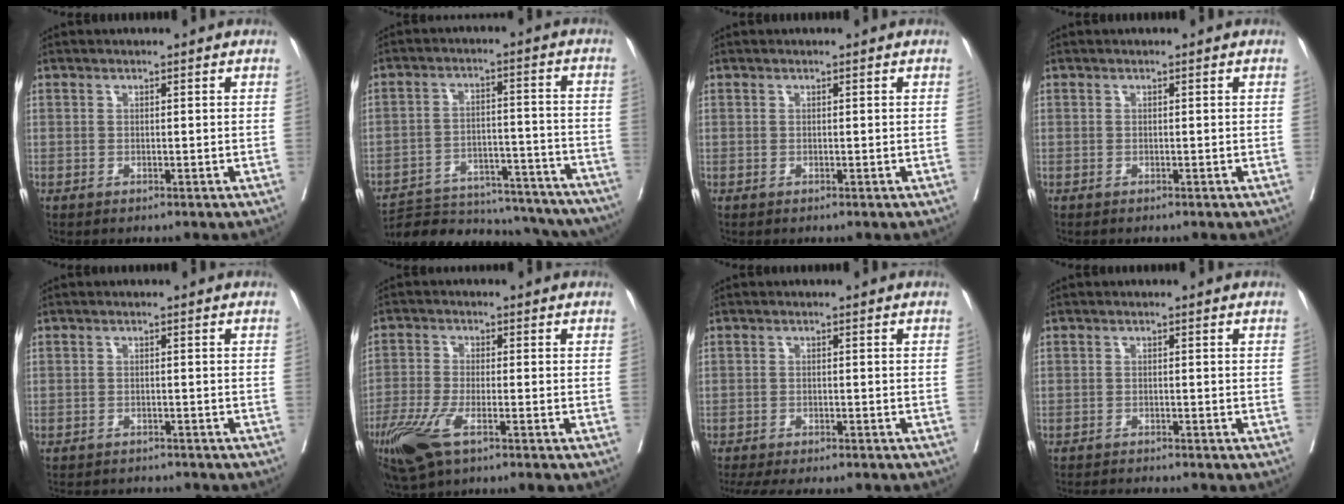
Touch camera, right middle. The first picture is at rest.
{"total": 26.5, "force": [-24.4, 6.4, 8.4], "torque": [-0.108, -0.001, -0.321]}
{"total": 0.0}
{"total": 0.0}
{"total": 8.5, "force": [-8.1, 1.7, 2.2], "torque": [-0.032, 0.001, -0.102]}
{"total": 8.3, "force": [-5.1, 1.7, 6.4], "torque": [-0.128, -0.020, -0.098]}
{"total": 12.9, "force": [-11.4, 2.6, 5.5], "torque": [-0.101, -0.015, -0.149]}
{"total": 6.1, "force": [-5.8, -0.1, 1.9], "torque": [-0.018, -0.011, -0.089]}